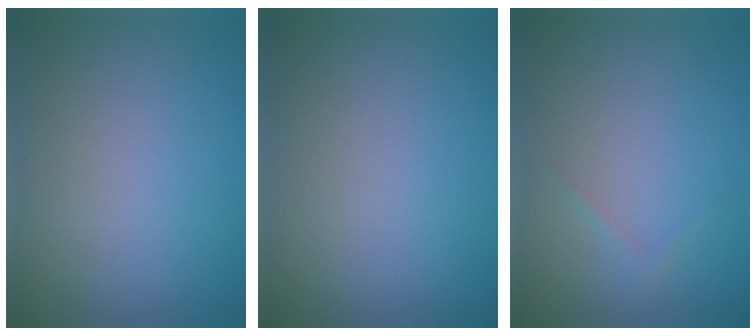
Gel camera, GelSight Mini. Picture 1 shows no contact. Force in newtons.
{"total": 0.0}
{"total": 0.6, "press": 0.6, "slide": 0.0}